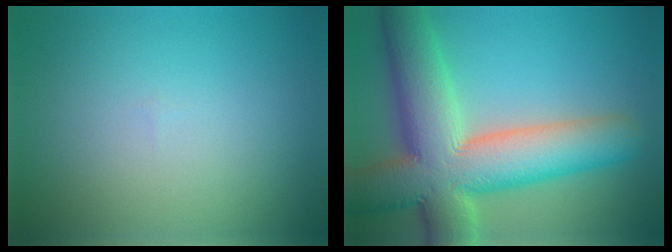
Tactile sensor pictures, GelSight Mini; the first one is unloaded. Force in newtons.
{"total": 13.5, "press": 13.4, "slide": 1.0}